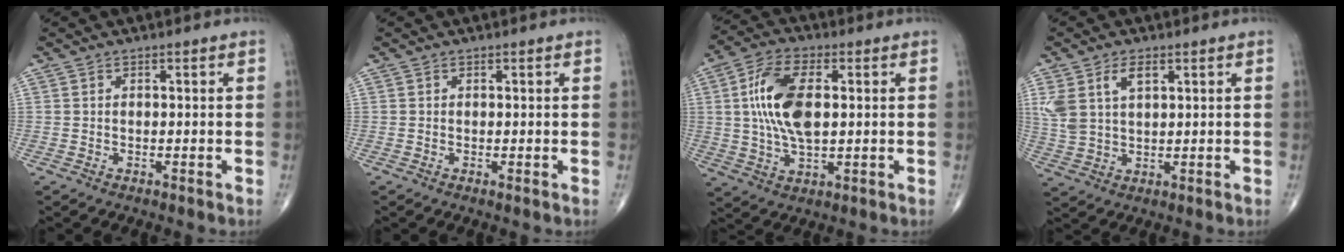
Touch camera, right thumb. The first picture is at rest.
{"total": 0.0}
{"total": 12.8, "force": [1.7, 6.3, 11.0], "torque": [-0.215, 0.005, 0.031]}
{"total": 7.3, "force": [3.1, 4.0, 5.3], "torque": [-0.114, -0.001, 0.068]}